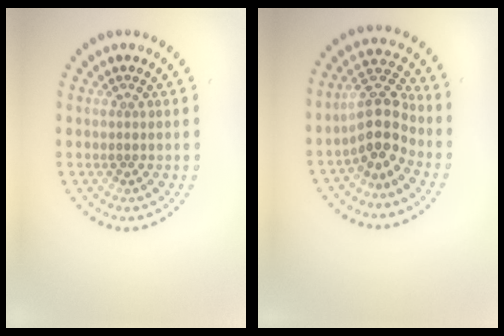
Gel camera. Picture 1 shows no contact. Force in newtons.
{"total": 4.2, "press": 3.7, "slide": 2.1}